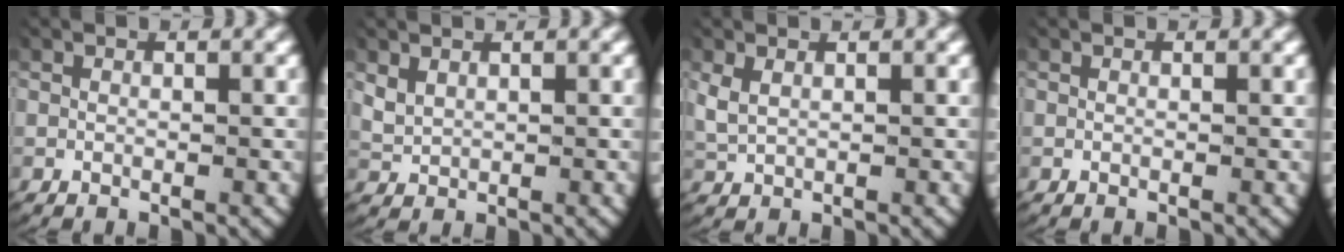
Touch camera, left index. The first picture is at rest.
{"total": 2.4, "force": [0.8, 2.0, 0.9], "torque": [-0.038, -0.009, 0.026]}
{"total": 2.5, "force": [0.7, 1.9, 1.4], "torque": [-0.044, -0.004, 0.022]}
{"total": 0.0}